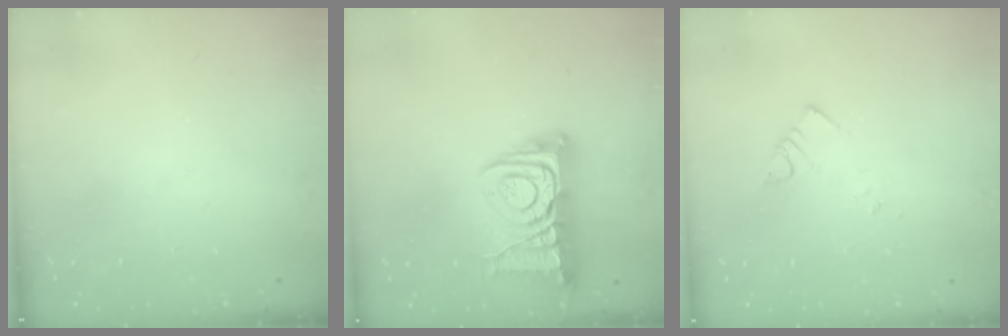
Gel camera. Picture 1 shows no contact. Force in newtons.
{"total": 13.5, "press": 13.4, "slide": 1.5}
{"total": 2.5, "press": 2.5, "slide": 0.3}